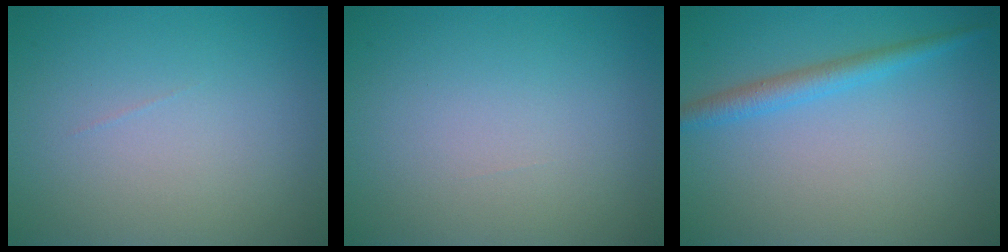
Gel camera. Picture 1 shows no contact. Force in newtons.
{"total": 0.0}
{"total": 2.3, "press": 2.3, "slide": 0.1}